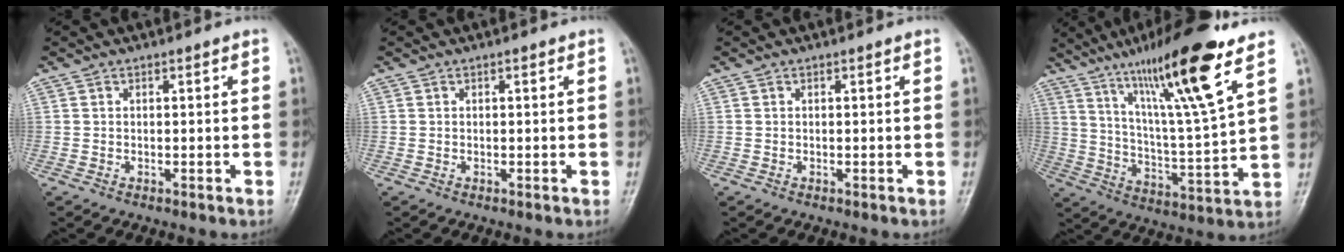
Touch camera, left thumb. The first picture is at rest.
{"total": 0.0}
{"total": 0.0}
{"total": 19.8, "force": [11.8, 1.9, 15.8], "torque": [-0.254, -0.054, 0.202]}